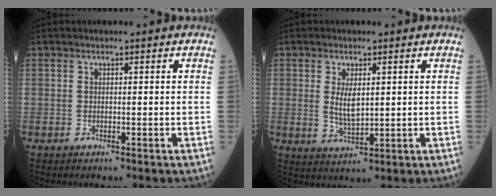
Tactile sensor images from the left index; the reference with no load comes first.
{"total": 3.9, "force": [0.9, 1.4, 3.6], "torque": [-0.072, -0.009, 0.023]}